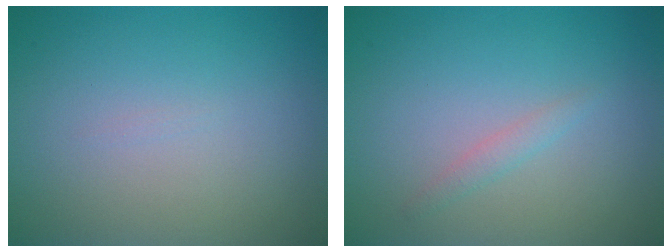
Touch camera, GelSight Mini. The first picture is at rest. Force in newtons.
{"total": 0.9, "press": 0.8, "slide": 0.0}